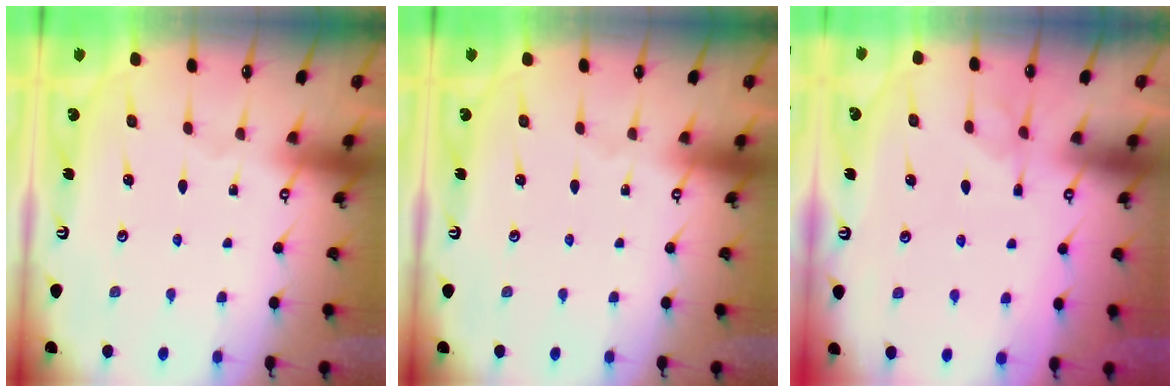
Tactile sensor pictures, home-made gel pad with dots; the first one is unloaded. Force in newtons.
{"total": 0.0}
{"total": 1.7, "press": 1.3, "slide": 1.1}